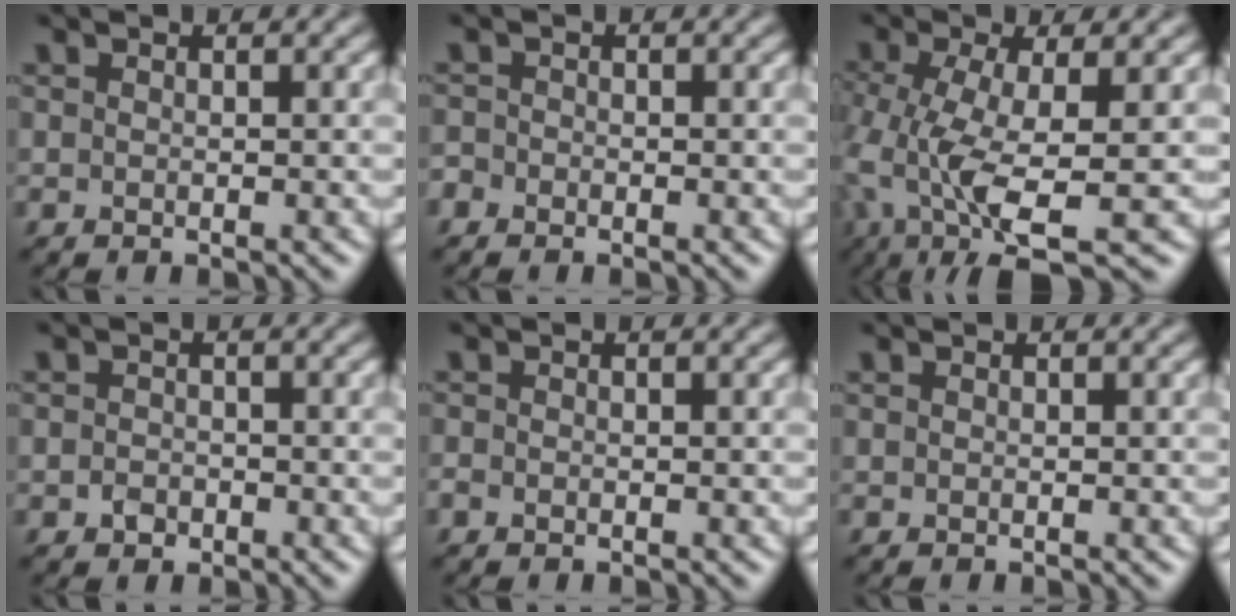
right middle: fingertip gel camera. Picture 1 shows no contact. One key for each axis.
{"total": 1.5, "fx": -0.9, "fy": 1.1, "fz": 0.5, "tx": -0.018, "ty": -0.006, "tz": -0.016}
{"total": 9.0, "fx": -3.8, "fy": 3.0, "fz": 7.6, "tx": -0.163, "ty": -0.020, "tz": -0.067}
{"total": 1.2, "fx": -0.8, "fy": 0.8, "fz": 0.2, "tx": -0.005, "ty": -0.001, "tz": -0.020}
{"total": 0.7, "fx": -0.4, "fy": 0.5, "fz": 0.4, "tx": -0.008, "ty": 0.001, "tz": -0.009}
{"total": 0.0}